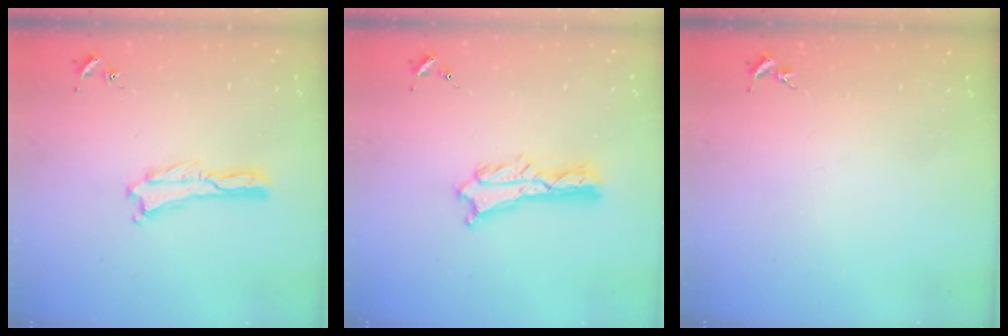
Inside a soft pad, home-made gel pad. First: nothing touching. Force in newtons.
{"total": 2.7, "press": 2.6, "slide": 0.3}
{"total": 0.0}